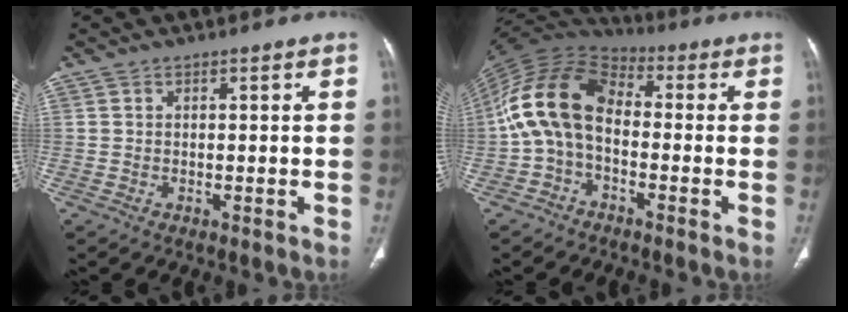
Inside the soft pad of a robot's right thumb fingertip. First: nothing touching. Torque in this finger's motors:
{"motor_torque": [0.20, 1.51, 1.95, -0.52, 0.28]}